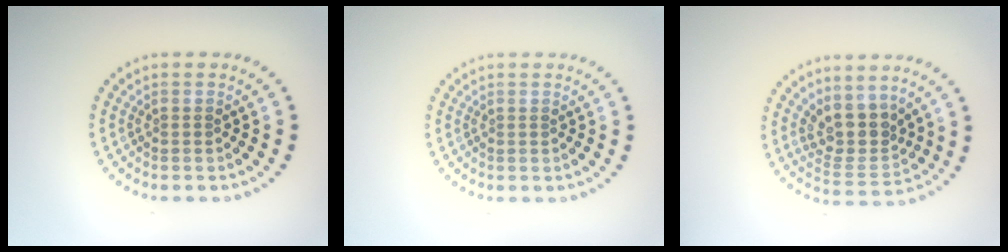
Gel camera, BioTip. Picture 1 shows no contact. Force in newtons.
{"total": 0.0}
{"total": 3.8, "press": 3.1, "slide": 2.3}